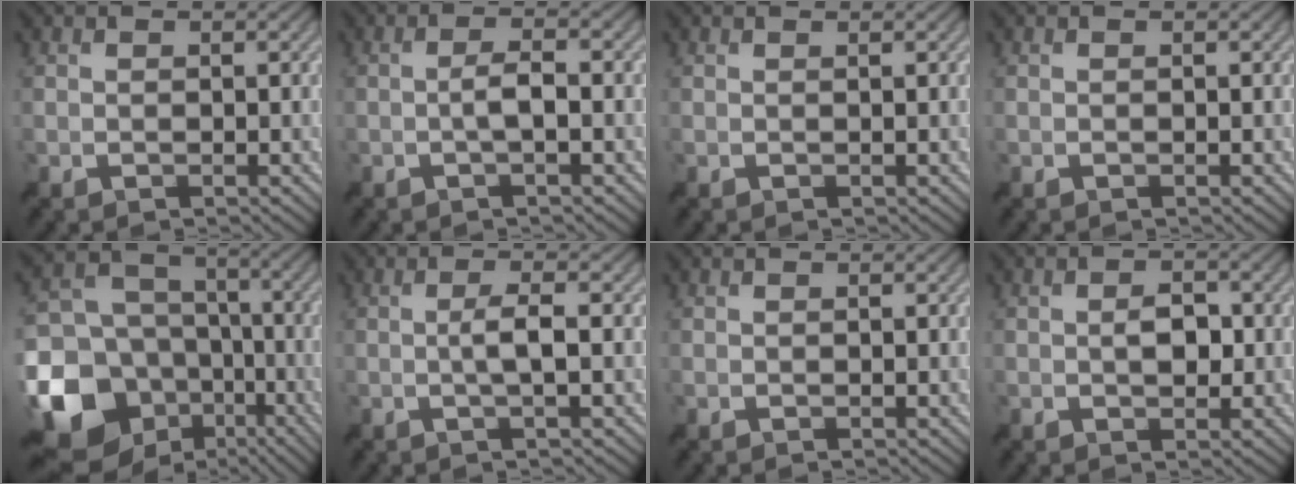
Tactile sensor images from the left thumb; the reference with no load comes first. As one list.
[{"total": 2.7, "force": [-0.7, 0.3, 2.5], "torque": [-0.051, 0.008, -0.021]}, {"total": 0.0}, {"total": 0.0}, {"total": 21.6, "force": [-8.4, 17.9, 8.8], "torque": [-0.237, -0.046, -0.150]}, {"total": 3.4, "force": [-0.3, 0.4, 3.3], "torque": [-0.060, 0.008, -0.017]}, {"total": 0.0}, {"total": 2.8, "force": [-0.1, 1.5, 2.3], "torque": [-0.039, 0.002, -0.005]}]